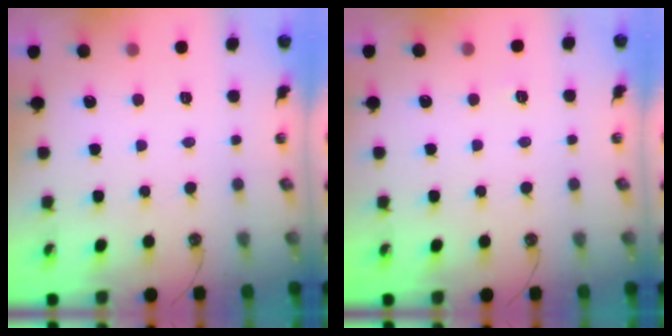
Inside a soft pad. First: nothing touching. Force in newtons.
{"total": 2.4, "press": 2.4, "slide": 0.4}